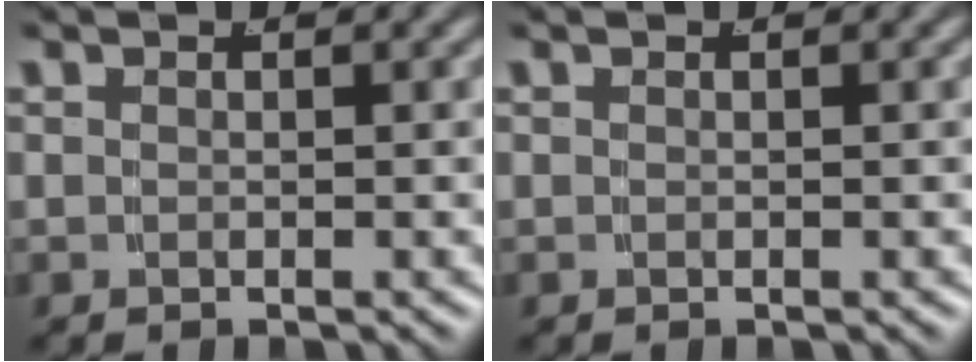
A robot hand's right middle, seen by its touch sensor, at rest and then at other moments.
{"total": 0.0}